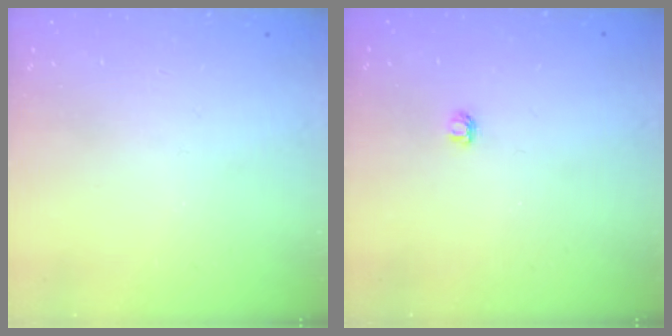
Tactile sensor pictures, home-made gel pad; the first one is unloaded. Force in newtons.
{"total": 3.2, "press": 3.2, "slide": 0.4}